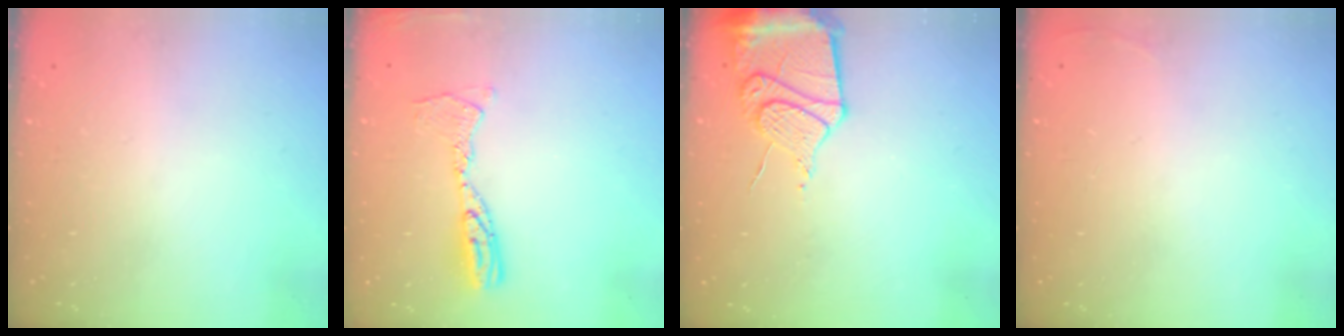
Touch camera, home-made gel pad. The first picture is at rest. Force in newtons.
{"total": 10.3, "press": 10.3, "slide": 1.0}
{"total": 13.2, "press": 13.1, "slide": 1.7}
{"total": 2.7, "press": 2.6, "slide": 1.0}